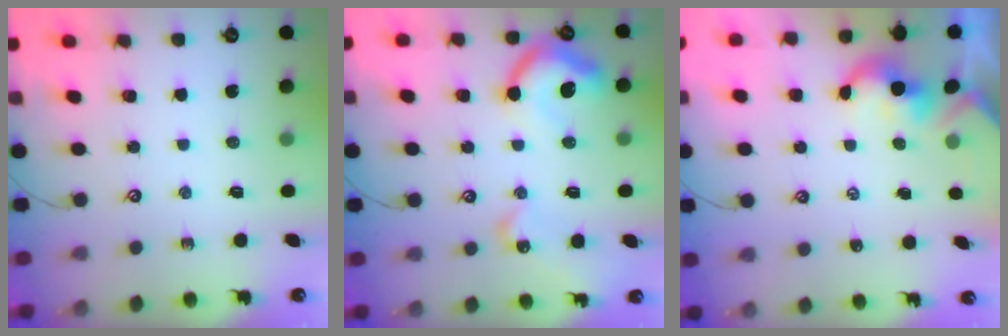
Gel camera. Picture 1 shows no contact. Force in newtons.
{"total": 16.0, "press": 16.0, "slide": 1.2}
{"total": 2.1, "press": 2.1, "slide": 0.2}